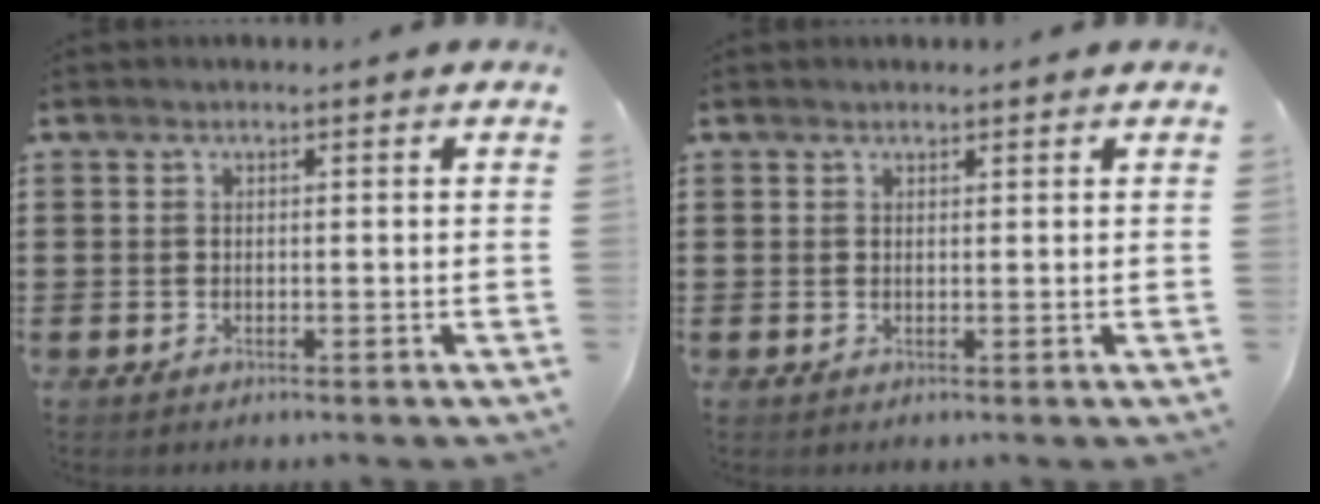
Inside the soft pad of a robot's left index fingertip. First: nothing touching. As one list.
[{"total": 0.6, "force": [0.6, 0.3, 0.1], "torque": [-0.004, 0.001, 0.011]}]